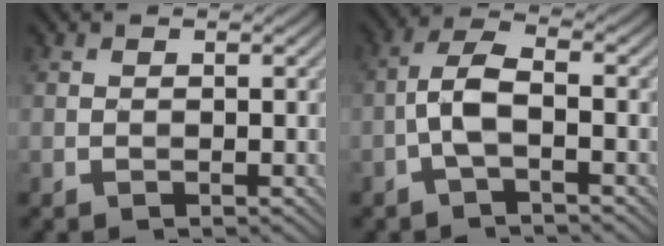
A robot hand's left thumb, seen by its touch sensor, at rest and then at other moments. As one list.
[{"total": 4.6, "force": [-1.5, 1.6, 4.1], "torque": [-0.089, 0.011, -0.041]}]